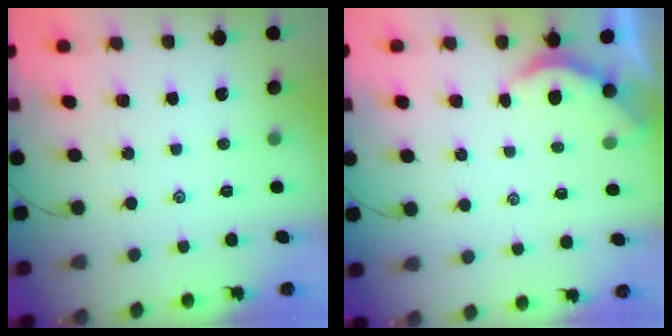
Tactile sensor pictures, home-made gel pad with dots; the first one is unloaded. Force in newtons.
{"total": 2.6, "press": 2.5, "slide": 0.2}